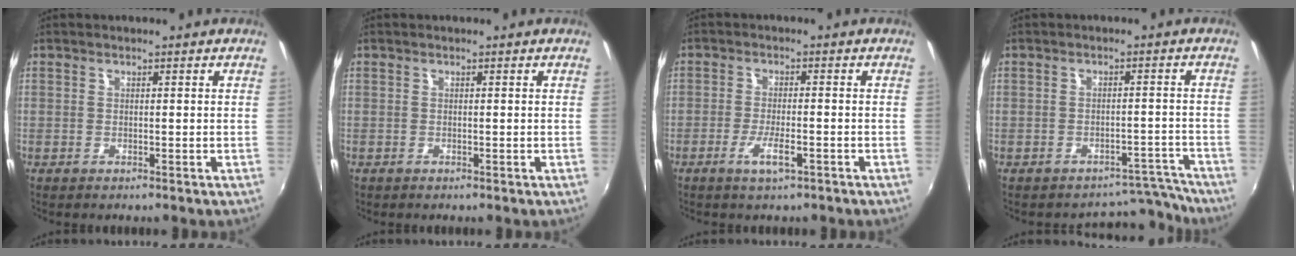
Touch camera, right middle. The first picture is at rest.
{"total": 0.0}
{"total": 4.1, "force": [-2.5, 0.8, 3.2], "torque": [-0.071, -0.007, -0.046]}
{"total": 6.1, "force": [-5.9, 1.2, -1.1], "torque": [0.033, 0.032, -0.075]}